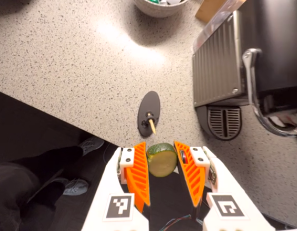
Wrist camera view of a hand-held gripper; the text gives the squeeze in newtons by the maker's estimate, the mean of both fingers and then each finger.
{"total": 10.7, "left": 11.0, "right": 10.4}